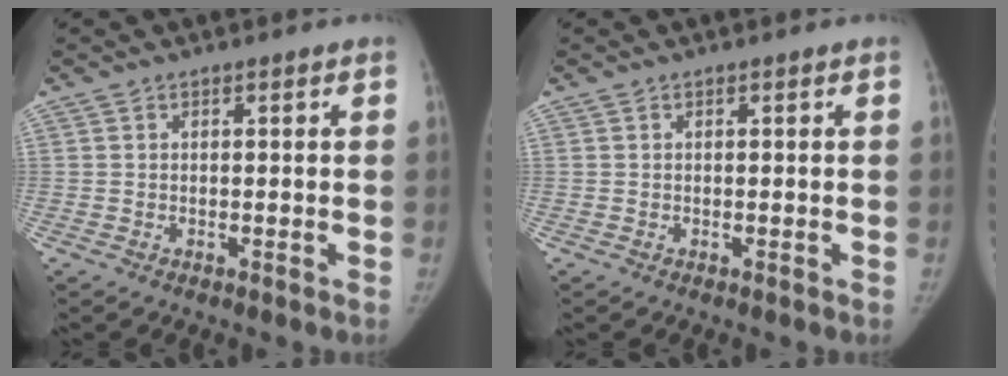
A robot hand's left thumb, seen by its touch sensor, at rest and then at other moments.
{"total": 0.0}